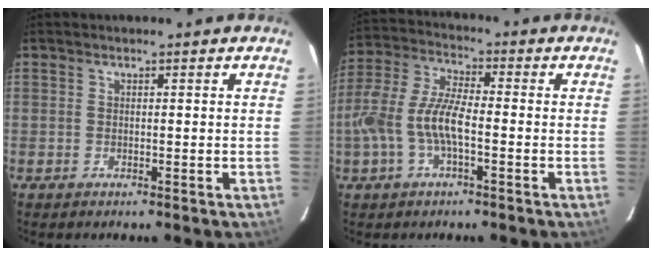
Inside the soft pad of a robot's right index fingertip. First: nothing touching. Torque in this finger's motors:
{"motor_torque": [1.47, -0.31, 0.76, 0.20]}